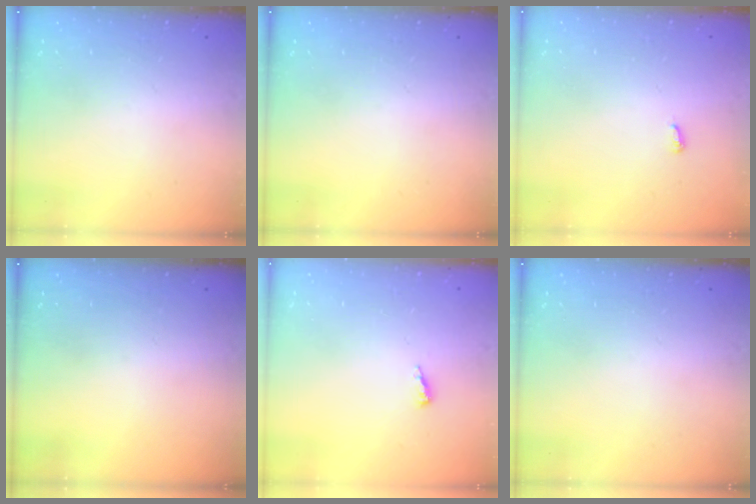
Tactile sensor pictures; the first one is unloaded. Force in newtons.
{"total": 0.0}
{"total": 2.9, "press": 2.9, "slide": 0.3}
{"total": 0.0}
{"total": 2.5, "press": 2.5, "slide": 0.2}
{"total": 0.0}